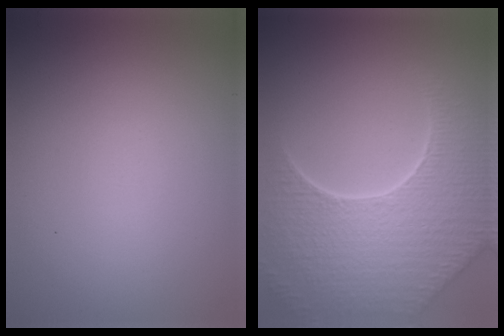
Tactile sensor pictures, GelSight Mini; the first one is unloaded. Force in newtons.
{"total": 8.7, "press": 6.1, "slide": 6.1}